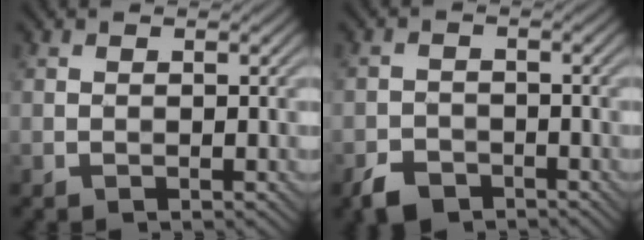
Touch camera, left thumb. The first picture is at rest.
{"total": 3.5, "force": [-2.6, 1.9, 1.3], "torque": [-0.026, -0.005, -0.057]}